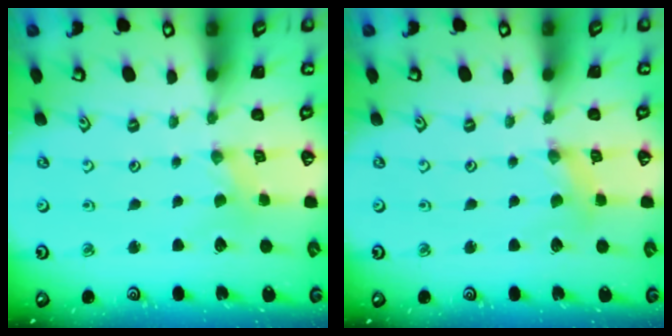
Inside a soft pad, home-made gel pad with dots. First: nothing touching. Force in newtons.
{"total": 1.3, "press": 1.3, "slide": 0.3}